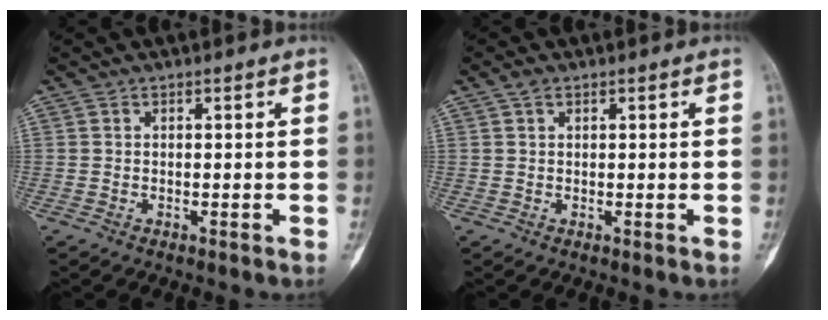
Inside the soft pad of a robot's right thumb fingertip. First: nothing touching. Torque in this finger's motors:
{"motor_torque": [-0.03, 0.03, 0.03, -0.07, 0.05]}